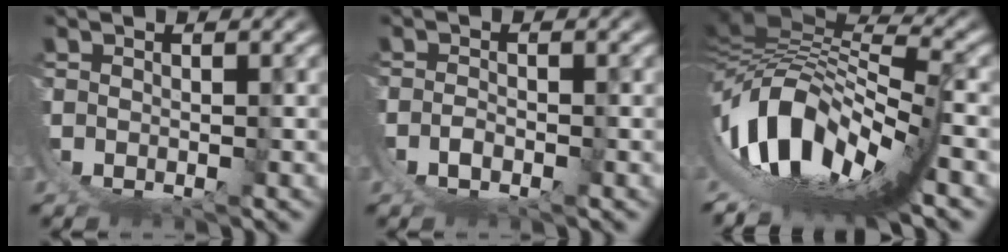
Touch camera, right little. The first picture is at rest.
{"total": 1.9, "force": [-0.5, 1.6, 0.9], "torque": [-0.026, 0.001, -0.011]}
{"total": 14.9, "force": [-0.5, 7.9, 12.6], "torque": [-0.248, -0.017, 0.004]}